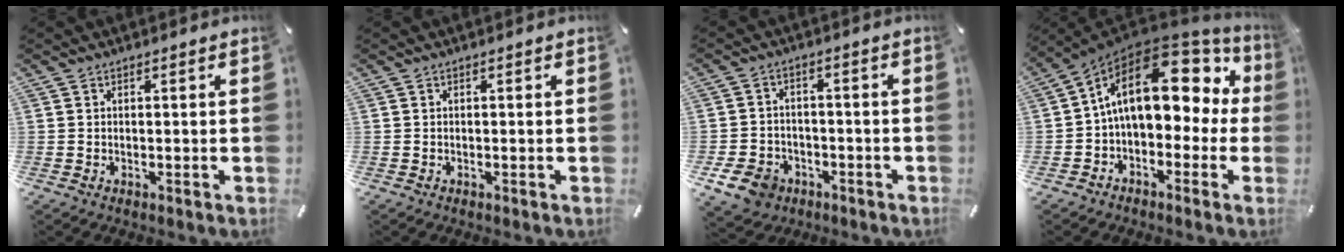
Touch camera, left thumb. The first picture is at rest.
{"total": 0.0}
{"total": 7.6, "force": [-4.0, 5.9, 2.7], "torque": [-0.064, 0.024, -0.076]}
{"total": 17.9, "force": [4.7, 10.3, 13.9], "torque": [-0.227, -0.018, 0.081]}